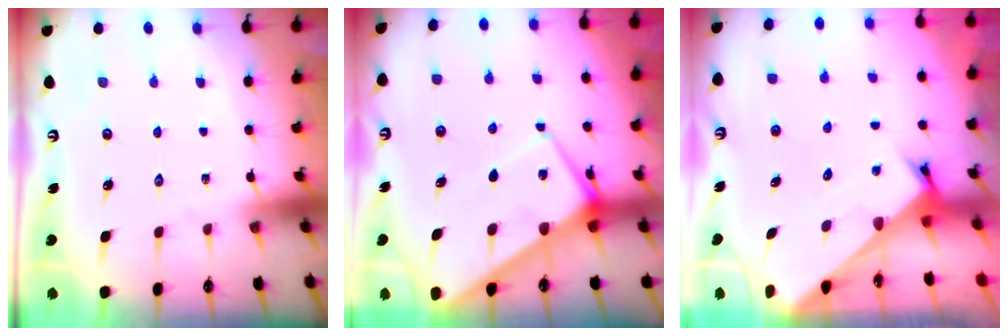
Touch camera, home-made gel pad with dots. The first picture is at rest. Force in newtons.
{"total": 7.9, "press": 7.8, "slide": 0.8}
{"total": 2.5, "press": 2.5, "slide": 0.2}